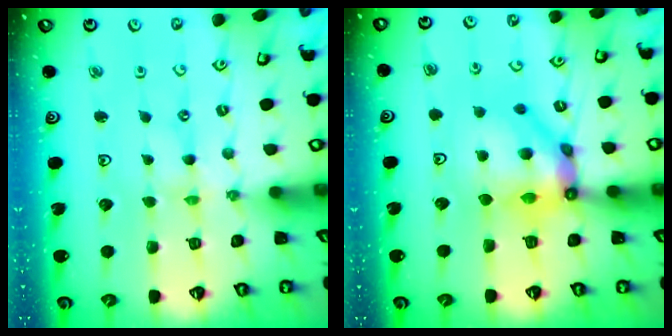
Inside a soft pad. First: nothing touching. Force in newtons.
{"total": 12.8, "press": 12.6, "slide": 2.2}